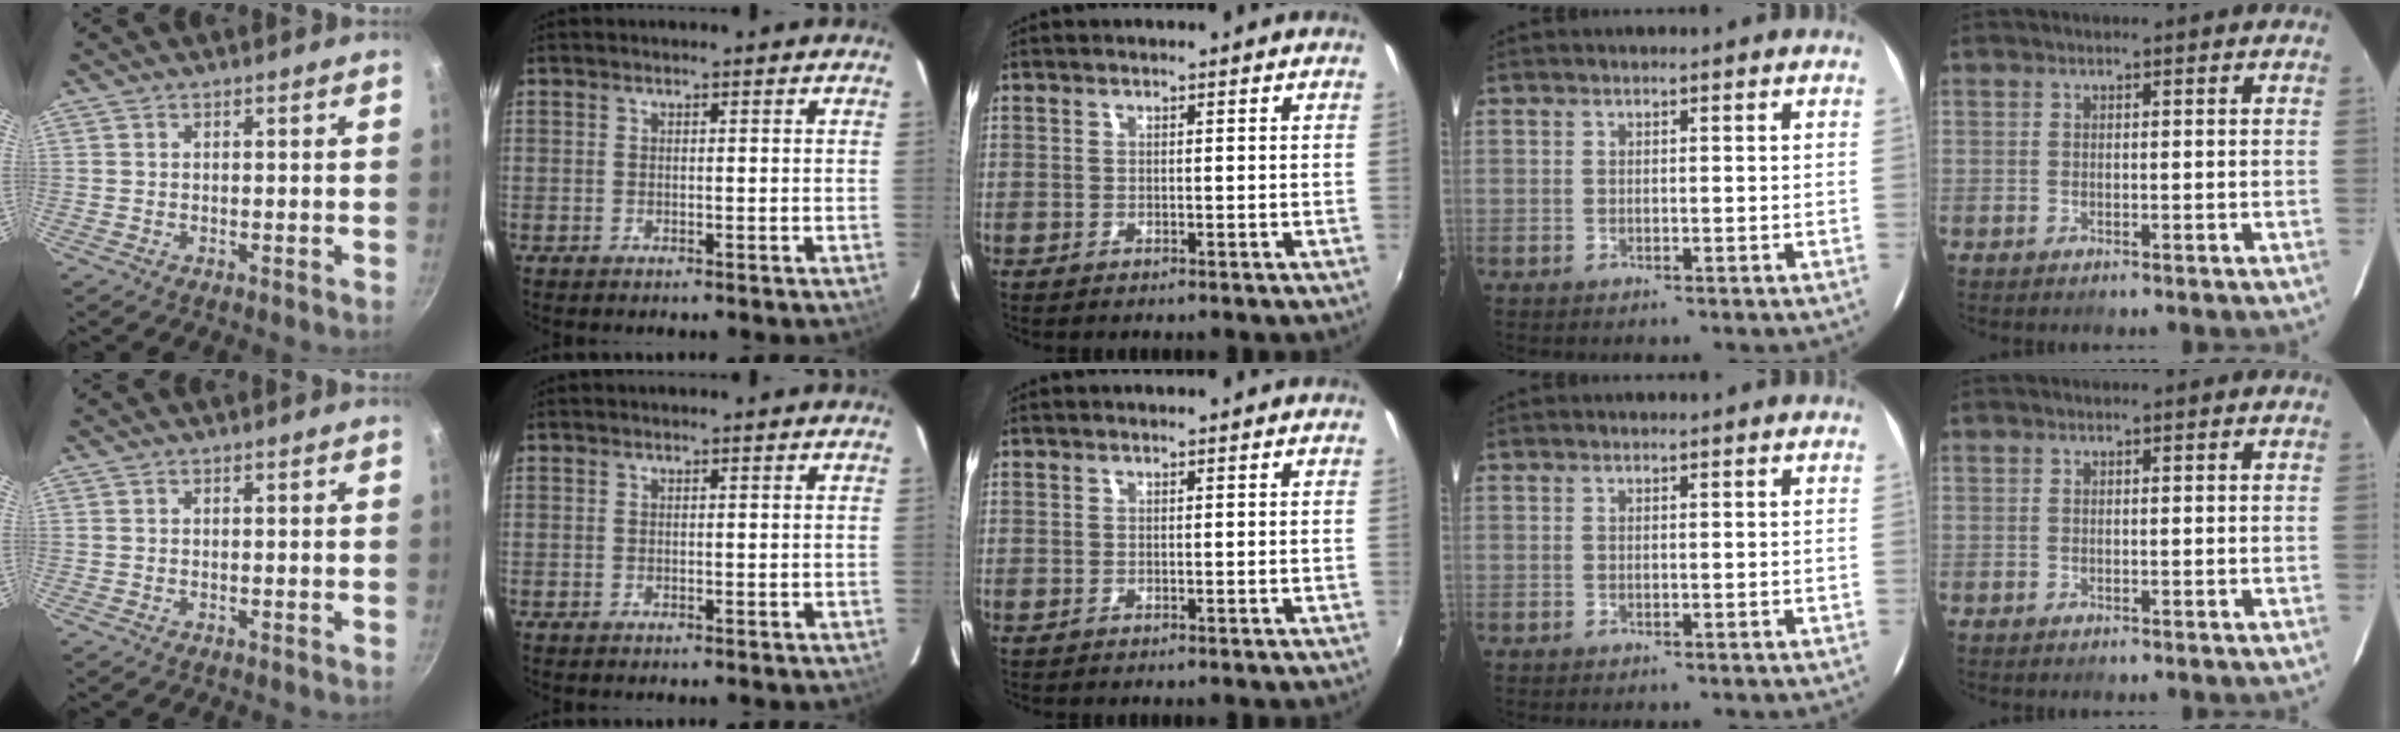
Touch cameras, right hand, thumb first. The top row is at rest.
{}